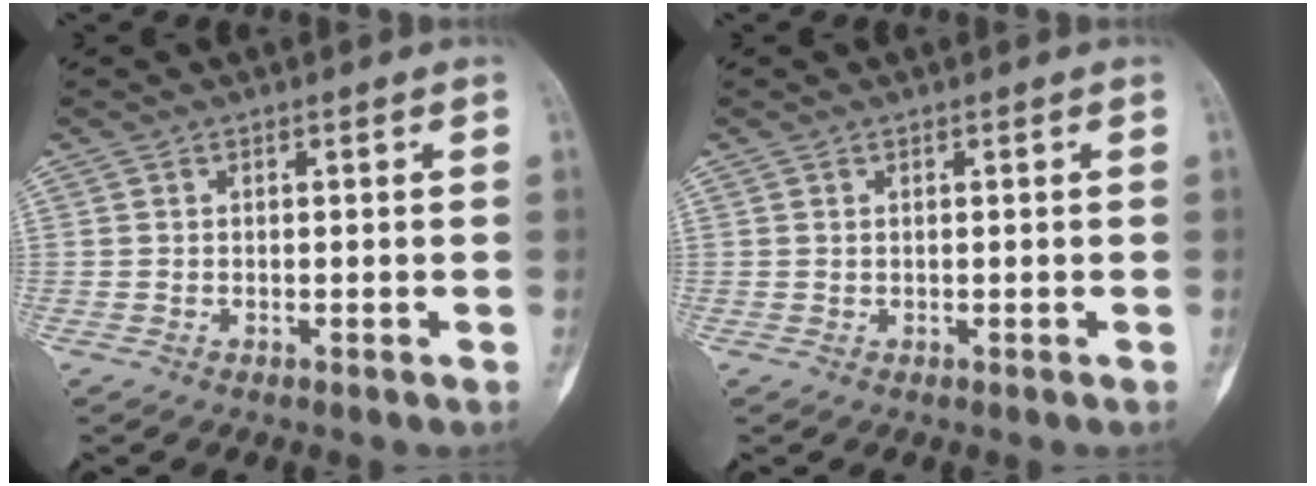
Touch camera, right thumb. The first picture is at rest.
{"total": 0.0}